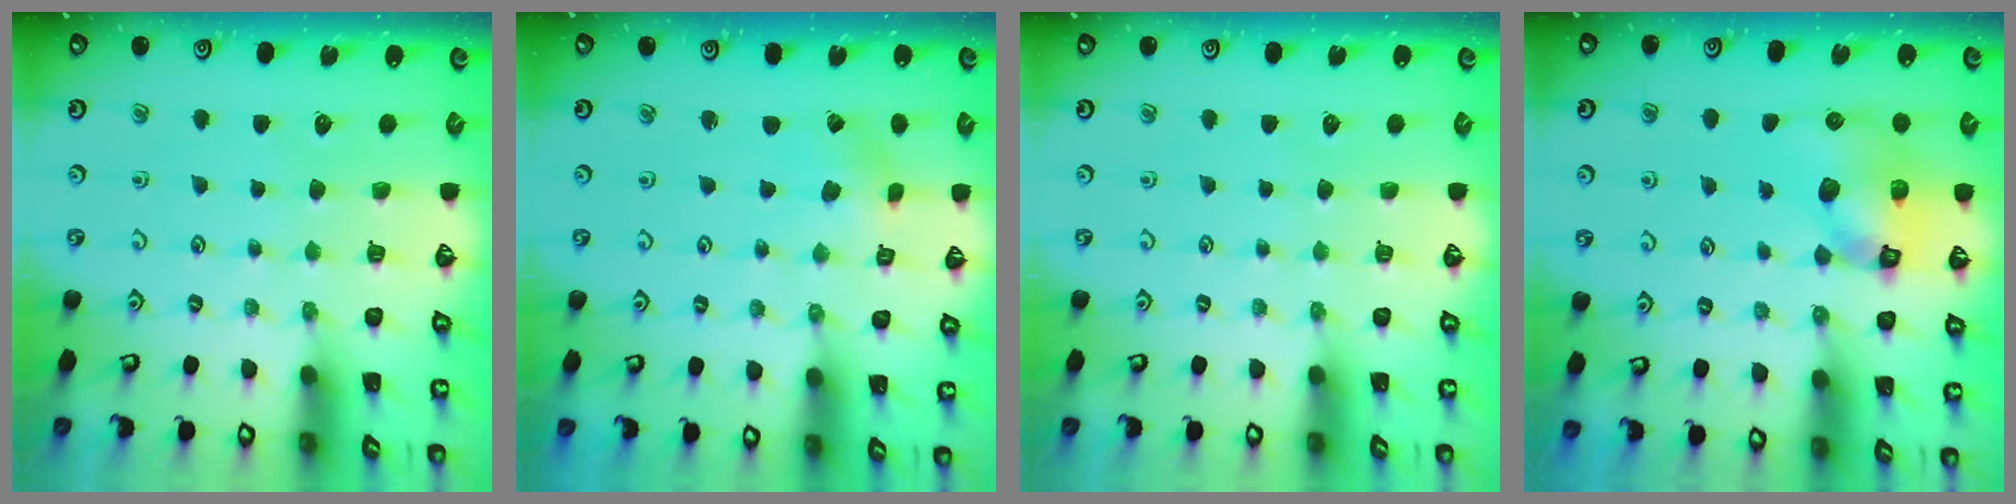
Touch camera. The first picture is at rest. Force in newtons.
{"total": 0.0}
{"total": 0.0}
{"total": 11.1, "press": 11.0, "slide": 1.8}